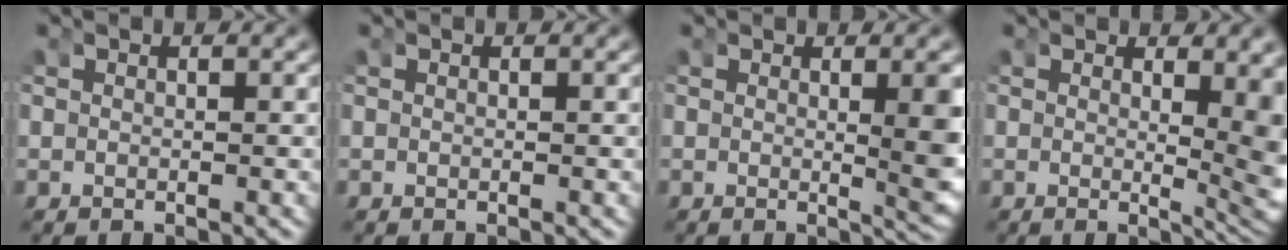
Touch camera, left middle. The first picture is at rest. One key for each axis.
{"total": 0.0}
{"total": 3.1, "fx": 0.1, "fy": 0.3, "fz": 3.1, "tx": -0.037, "ty": -0.012, "tz": 0.003}
{"total": 4.4, "fx": 0.1, "fy": 0.9, "fz": 4.3, "tx": -0.044, "ty": -0.022, "tz": 0.007}